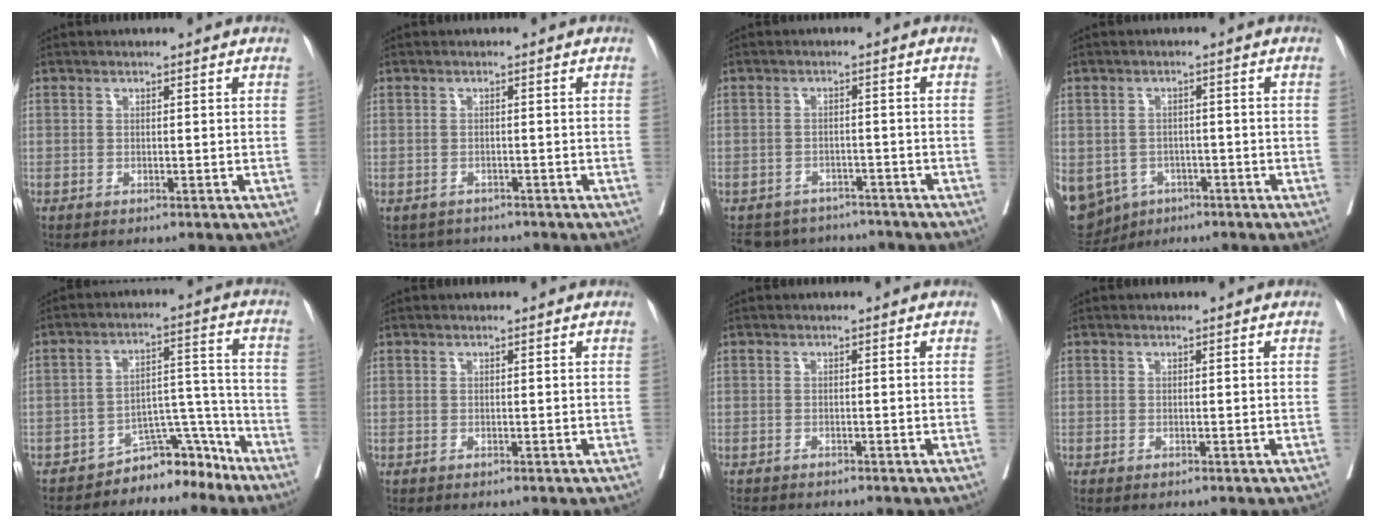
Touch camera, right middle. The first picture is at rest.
{"total": 5.7, "force": [-5.2, 2.3, 0.7], "torque": [-0.011, 0.000, -0.068]}
{"total": 10.7, "force": [-9.7, 4.1, 1.9], "torque": [-0.036, 0.009, -0.125]}
{"total": 20.1, "force": [-8.9, 16.2, 8.0], "torque": [-0.276, -0.011, -0.123]}
{"total": 8.0, "force": [-7.4, 2.6, 1.5], "torque": [-0.001, 0.062, -0.119]}
{"total": 0.0}
{"total": 3.5, "force": [-3.3, 0.3, 1.2], "torque": [-0.016, -0.009, -0.052]}
{"total": 0.5, "force": [-0.4, 0.1, 0.2], "torque": [0.000, -0.001, -0.008]}